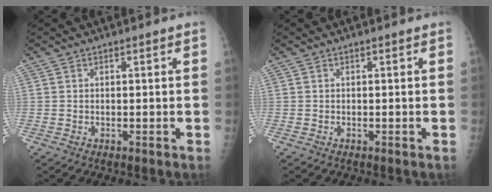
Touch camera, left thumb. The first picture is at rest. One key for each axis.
{"total": 0.0}